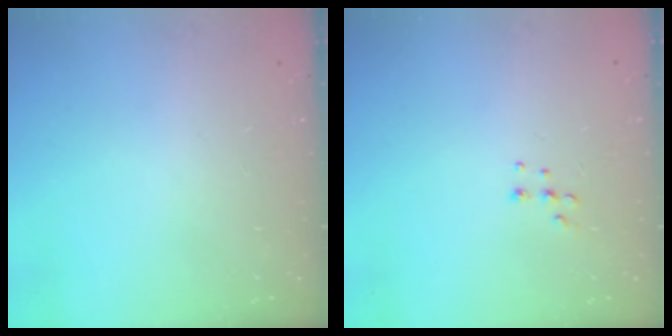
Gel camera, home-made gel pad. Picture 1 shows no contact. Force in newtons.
{"total": 5.5, "press": 5.4, "slide": 1.0}